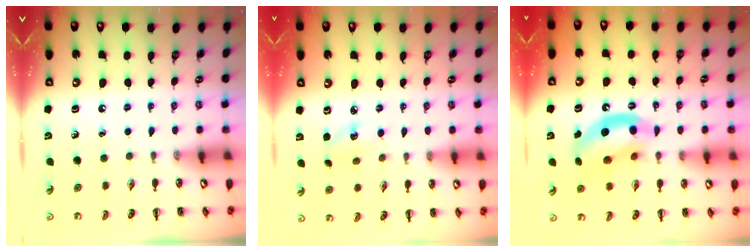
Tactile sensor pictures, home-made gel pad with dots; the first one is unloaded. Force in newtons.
{"total": 3.9, "press": 3.8, "slide": 1.0}
{"total": 12.1, "press": 11.6, "slide": 3.3}